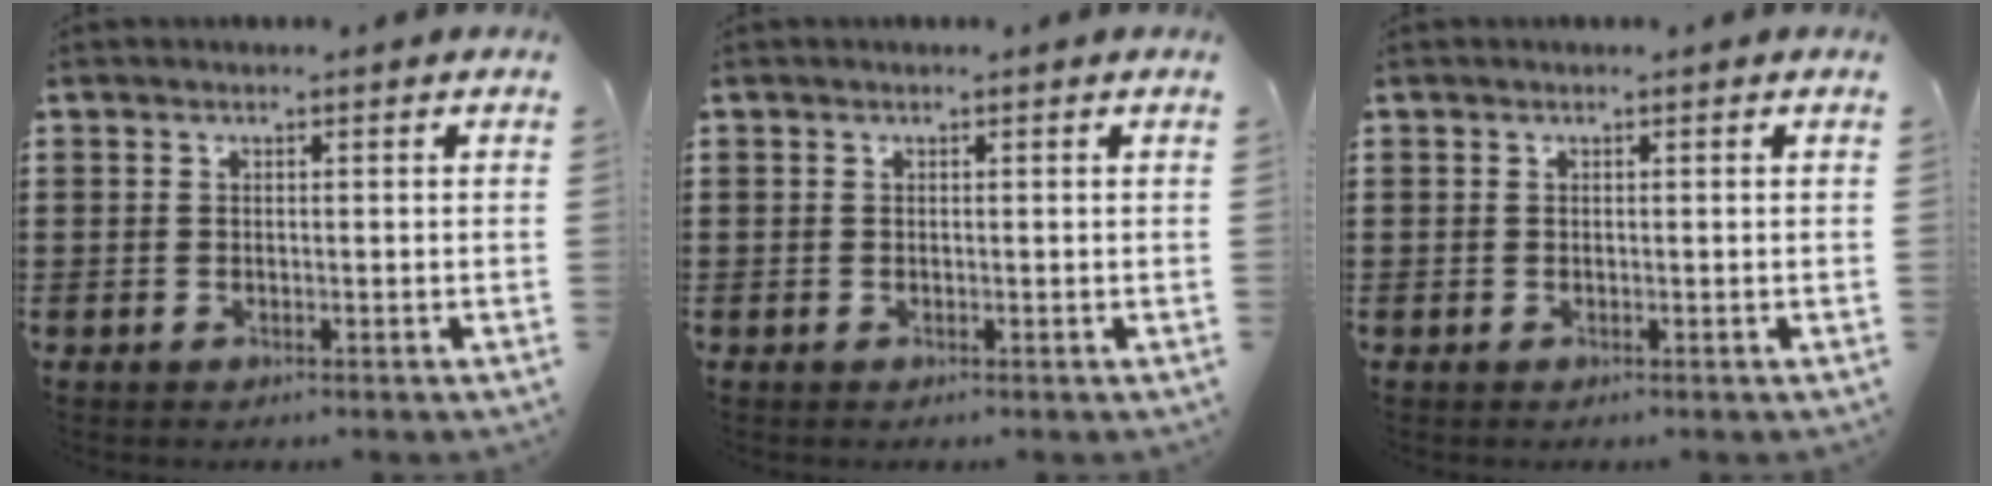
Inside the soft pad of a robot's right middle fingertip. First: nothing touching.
{"total": 0.0}
{"total": 0.0}